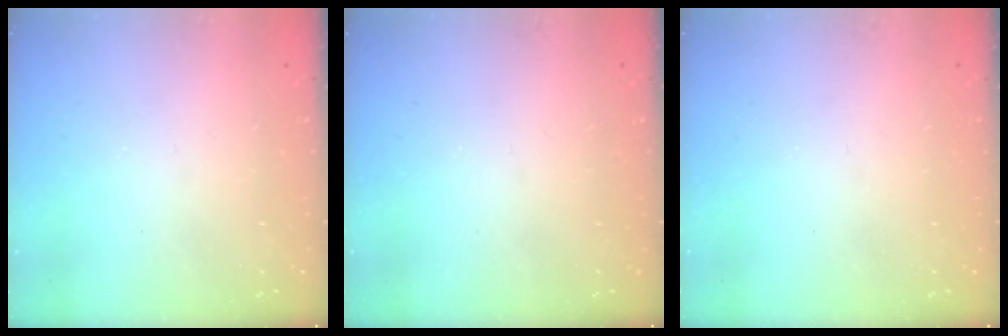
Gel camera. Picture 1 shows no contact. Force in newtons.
{"total": 0.0}
{"total": 0.0}